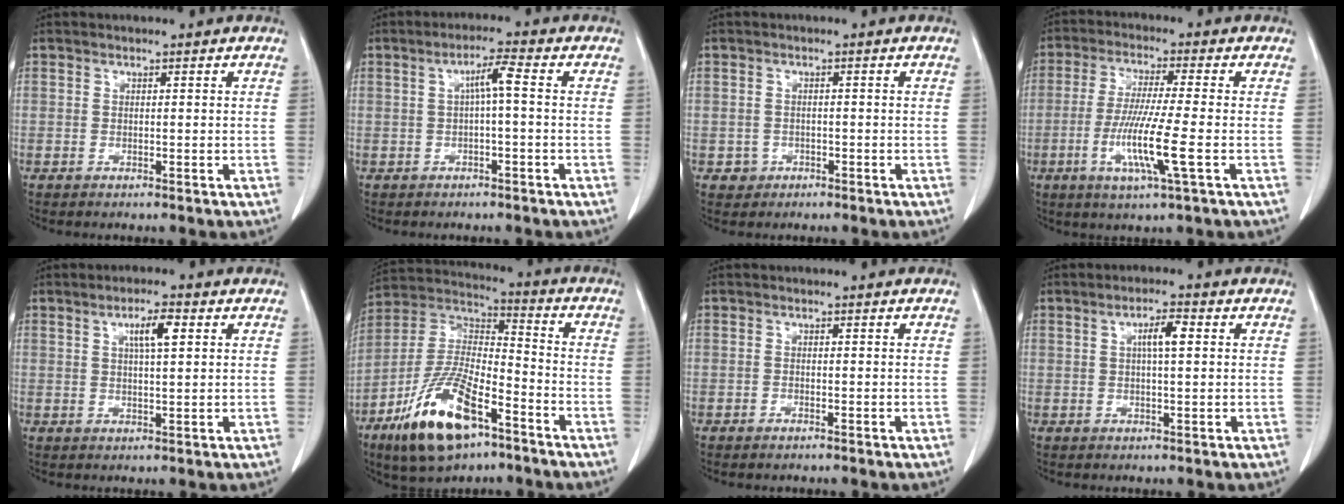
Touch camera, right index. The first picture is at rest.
{"total": 3.5, "force": [0.2, 0.2, 3.5], "torque": [-0.062, 0.013, 0.005]}
{"total": 2.0, "force": [-0.8, 1.8, 0.0], "torque": [0.005, 0.010, -0.011]}
{"total": 9.8, "force": [-2.7, -0.4, 9.4], "torque": [-0.188, -0.018, -0.054]}
{"total": 4.3, "force": [1.6, 0.7, 3.9], "torque": [-0.070, 0.003, 0.029]}
{"total": 17.1, "force": [-9.6, 5.8, 13.0], "torque": [-0.266, -0.010, -0.172]}
{"total": 0.8, "force": [-0.6, 0.3, 0.4], "torque": [-0.011, -0.001, -0.007]}
{"total": 3.6, "force": [0.9, 0.6, 3.5], "torque": [-0.061, 0.006, 0.014]}